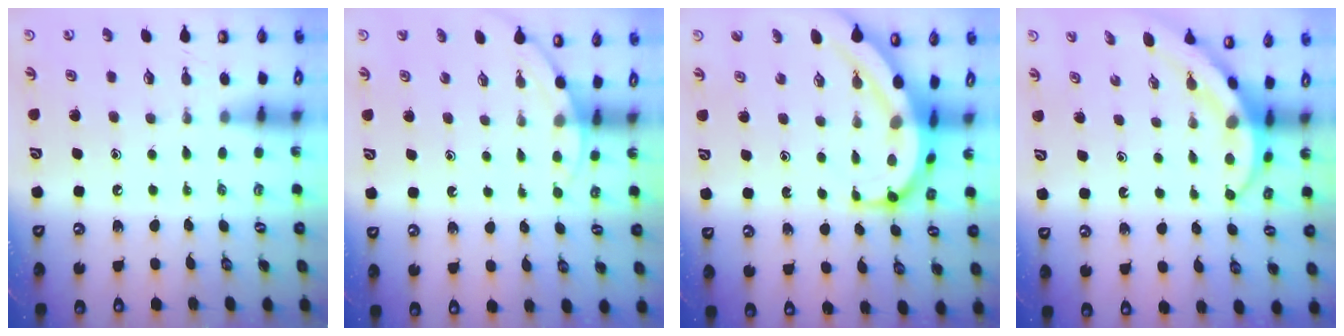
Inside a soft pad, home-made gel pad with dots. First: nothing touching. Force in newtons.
{"total": 4.0, "press": 4.0, "slide": 0.3}
{"total": 9.0, "press": 9.0, "slide": 0.9}
{"total": 4.0, "press": 4.0, "slide": 0.4}